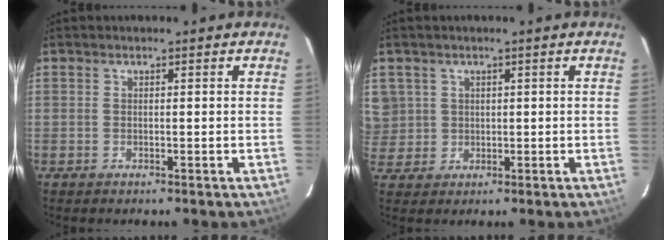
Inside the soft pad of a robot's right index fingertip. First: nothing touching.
{"total": 6.1, "force": [1.6, 5.8, 1.2], "torque": [-0.019, 0.012, 0.039]}